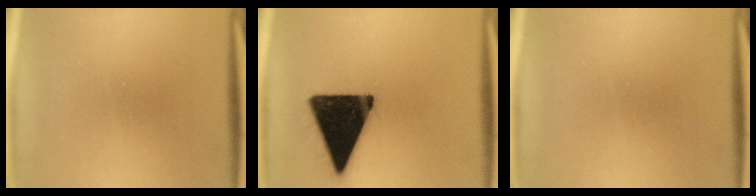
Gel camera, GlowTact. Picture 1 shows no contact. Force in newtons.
{"total": 18.1}
{"total": 0.0}